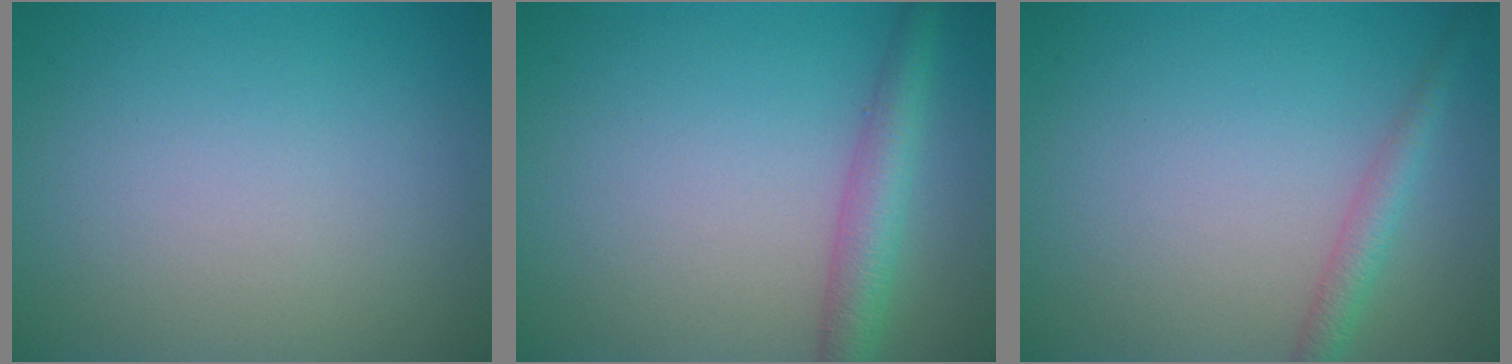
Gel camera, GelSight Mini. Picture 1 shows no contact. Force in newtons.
{"total": 3.5, "press": 3.5, "slide": 0.1}
{"total": 2.0, "press": 2.0, "slide": 0.1}